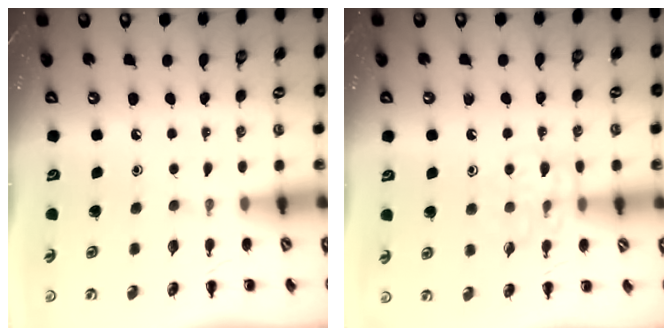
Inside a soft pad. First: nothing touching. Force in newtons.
{"total": 9.2, "press": 9.2, "slide": 0.5}